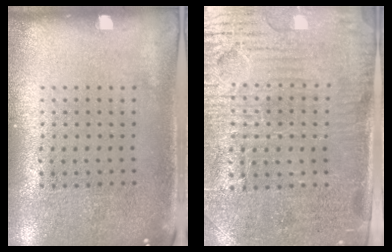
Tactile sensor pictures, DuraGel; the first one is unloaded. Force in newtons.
{"total": 3.7, "press": 3.4, "slide": 1.3}